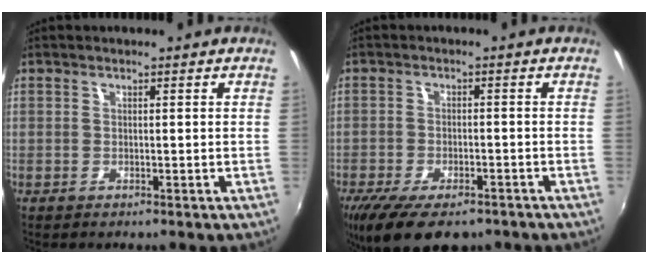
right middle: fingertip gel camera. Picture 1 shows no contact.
{"total": 12.3, "force": [-8.7, 5.0, 7.2], "torque": [-0.157, -0.034, -0.141]}